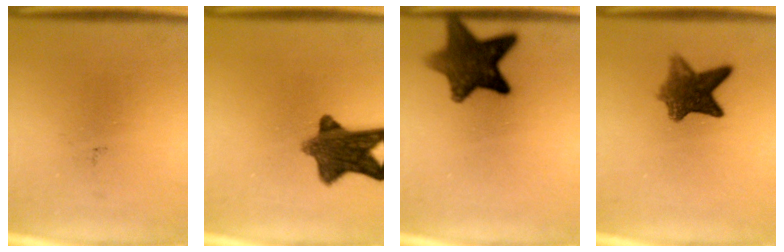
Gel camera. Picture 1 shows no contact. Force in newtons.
{"total": 10.3}
{"total": 11.0}
{"total": 7.0}